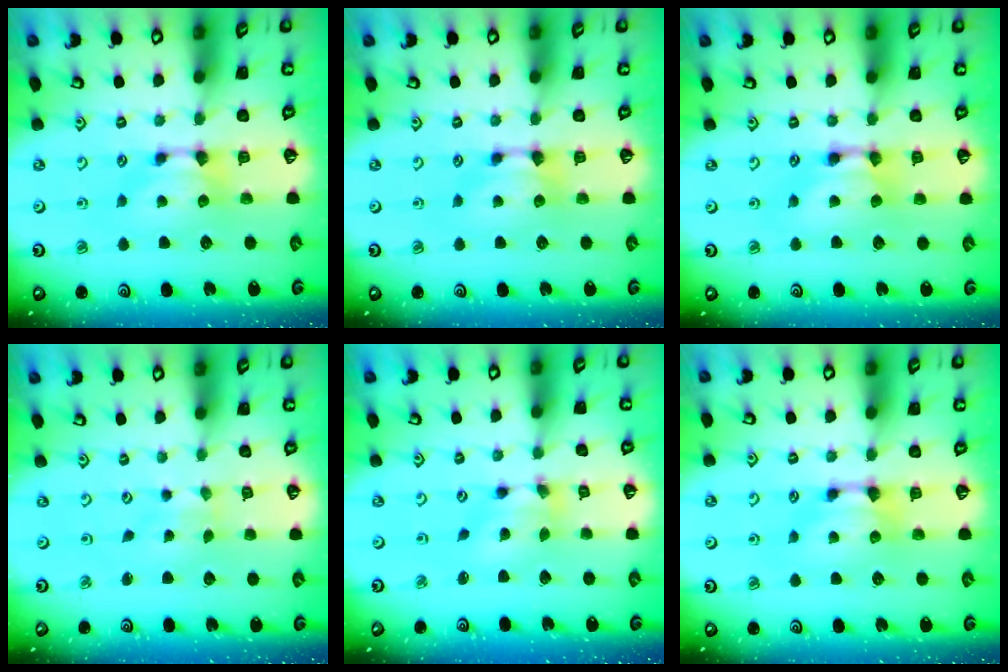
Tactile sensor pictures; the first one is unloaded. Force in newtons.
{"total": 0.0}
{"total": 2.0, "press": 2.0, "slide": 0.1}
{"total": 4.1, "press": 4.0, "slide": 0.6}
{"total": 4.3, "press": 3.9, "slide": 1.8}
{"total": 0.0}